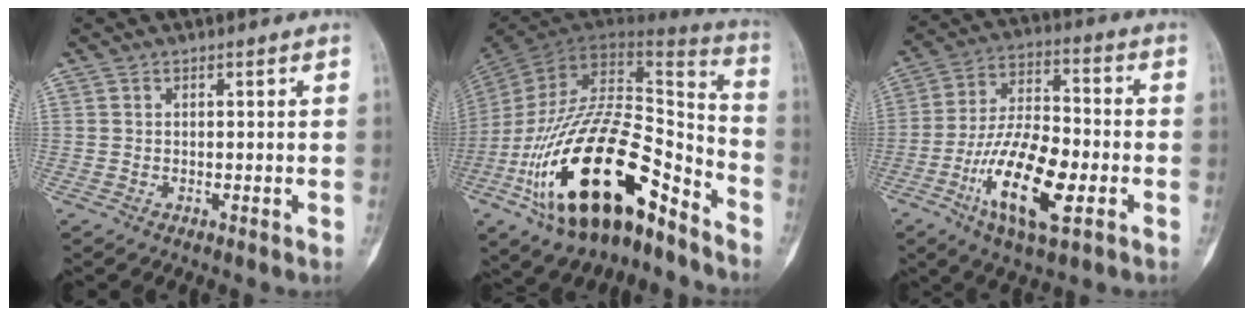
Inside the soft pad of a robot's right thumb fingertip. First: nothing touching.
{"total": 30.1, "force": [-15.5, 13.3, 22.1], "torque": [-0.400, 0.073, -0.259]}
{"total": 17.2, "force": [-5.7, 6.7, 14.8], "torque": [-0.271, 0.021, -0.098]}